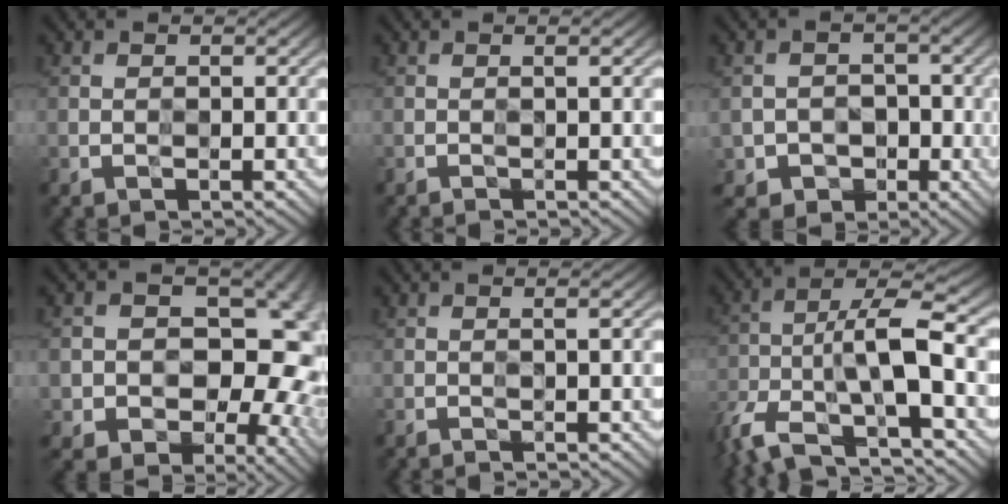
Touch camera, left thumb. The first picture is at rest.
{"total": 1.9, "force": [0.0, 0.1, 1.8], "torque": [-0.028, 0.005, -0.008]}
{"total": 4.6, "force": [-1.8, 4.1, 1.1], "torque": [-0.014, -0.003, -0.039]}
{"total": 17.2, "force": [-1.0, 13.6, 10.6], "torque": [-0.148, -0.017, -0.018]}
{"total": 2.2, "force": [0.1, 0.2, 2.2], "torque": [-0.032, 0.005, -0.007]}
{"total": 13.4, "force": [-6.6, 3.9, 10.9], "torque": [-0.221, -0.007, -0.131]}